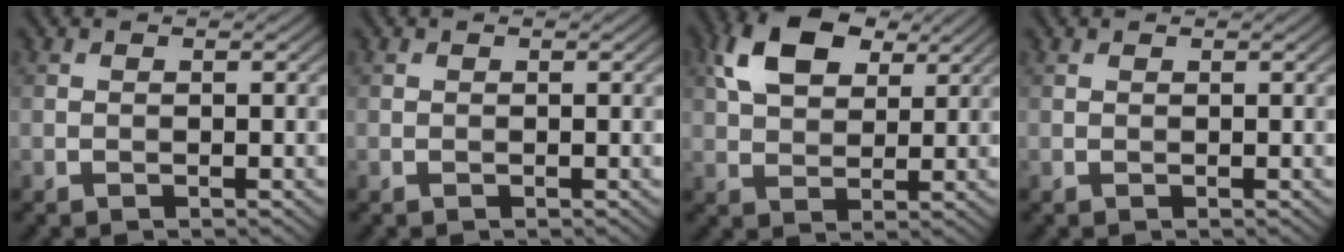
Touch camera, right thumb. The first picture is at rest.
{"total": 0.0}
{"total": 9.3, "force": [4.3, 5.4, 6.2], "torque": [-0.137, 0.011, 0.080]}
{"total": 0.0}